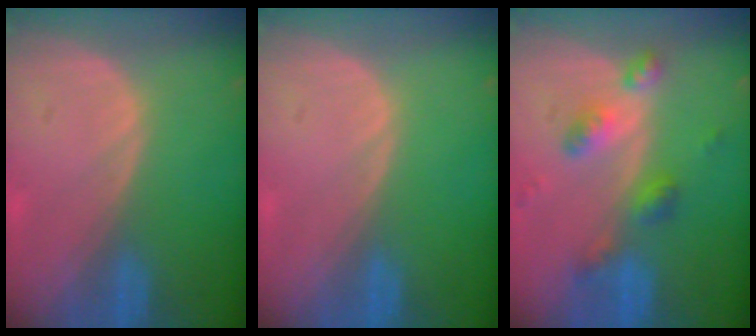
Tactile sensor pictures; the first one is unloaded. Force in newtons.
{"total": 0.0}
{"total": 6.2, "press": 5.4, "slide": 3.0}